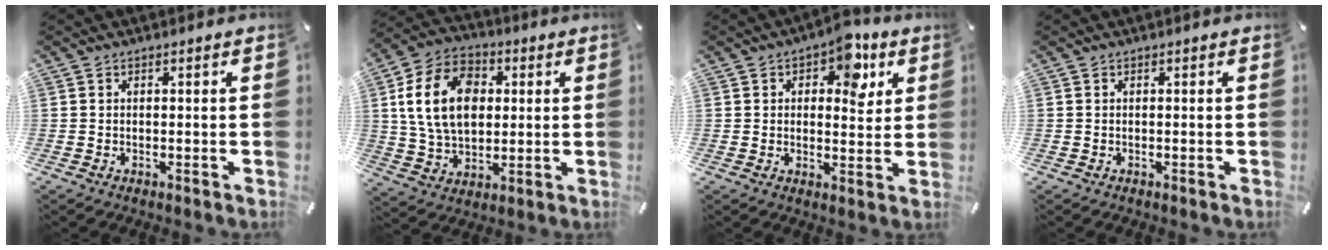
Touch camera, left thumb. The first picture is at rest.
{"total": 16.0, "force": [2.4, 11.9, 10.5], "torque": [-0.207, 0.013, 0.039]}
{"total": 9.1, "force": [4.0, 5.6, 5.9], "torque": [-0.063, -0.019, 0.062]}
{"total": 0.0}